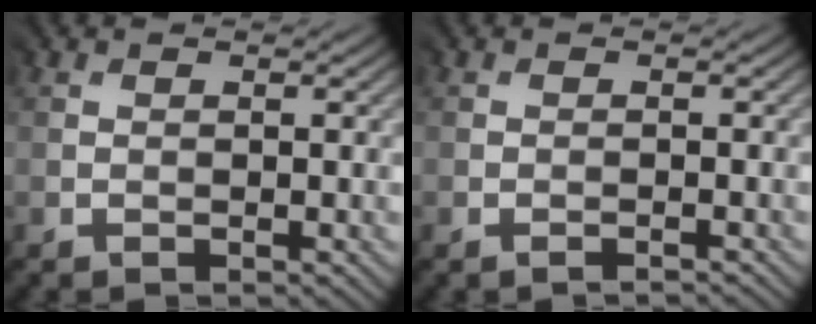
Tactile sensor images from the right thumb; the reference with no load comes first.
{"total": 1.4, "force": [-0.8, -1.0, -0.7], "torque": [0.010, 0.001, -0.017]}